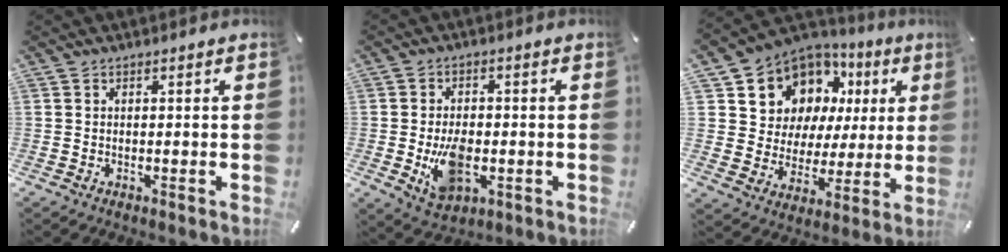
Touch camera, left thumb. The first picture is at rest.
{"total": 9.5, "force": [-1.9, 6.1, 7.1], "torque": [-0.130, -0.002, -0.028]}
{"total": 11.1, "force": [6.5, 8.7, 2.4], "torque": [-0.062, -0.063, 0.124]}